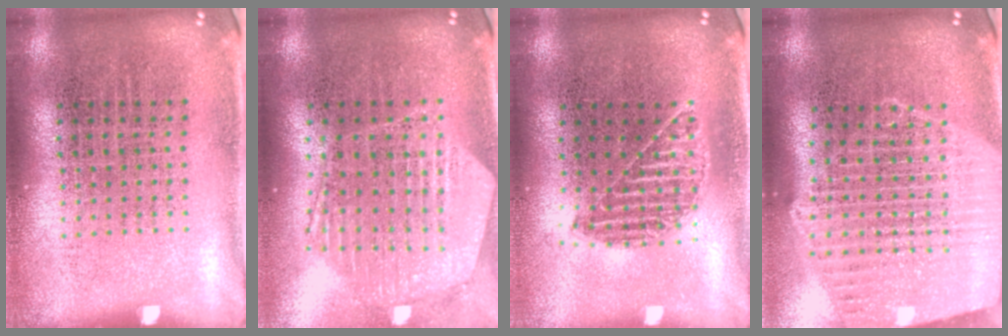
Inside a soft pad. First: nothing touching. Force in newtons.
{"total": 1.2, "press": 1.2, "slide": 0.2}
{"total": 1.2, "press": 1.1, "slide": 0.5}
{"total": 2.2, "press": 2.0, "slide": 1.0}